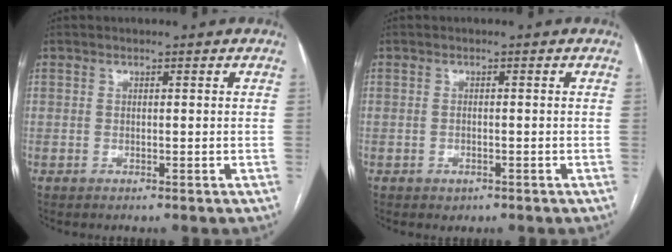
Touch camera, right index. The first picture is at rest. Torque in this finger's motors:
{"motor_torque": [0.37, -0.22, 0.07, 0.00]}